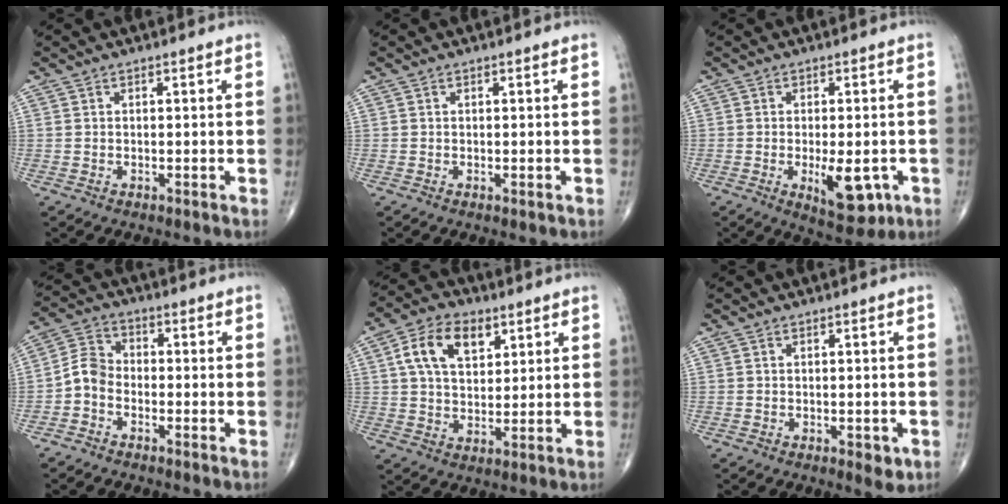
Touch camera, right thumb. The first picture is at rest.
{"total": 0.5, "force": [-0.1, 0.2, 0.5], "torque": [-0.011, -0.004, -0.001]}
{"total": 9.0, "force": [-2.6, 3.9, 7.7], "torque": [-0.096, -0.013, -0.027]}
{"total": 5.1, "force": [-2.0, 3.8, 2.7], "torque": [-0.042, 0.022, -0.055]}
{"total": 11.3, "force": [4.4, 7.0, 7.8], "torque": [-0.122, -0.005, 0.077]}
{"total": 2.9, "force": [-0.8, 1.4, 2.4], "torque": [-0.020, -0.004, -0.006]}